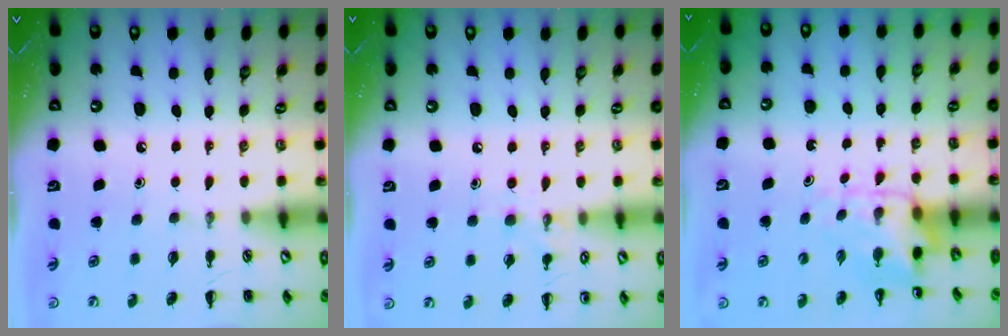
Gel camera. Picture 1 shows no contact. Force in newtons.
{"total": 7.3, "press": 7.2, "slide": 1.5}
{"total": 4.6, "press": 4.6, "slide": 0.5}